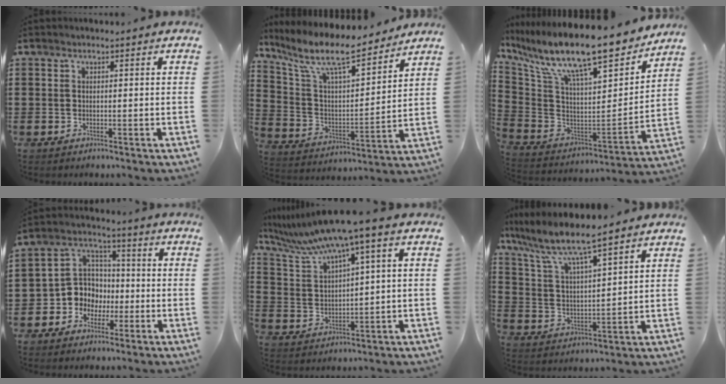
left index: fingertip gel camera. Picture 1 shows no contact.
{"total": 11.3, "force": [9.1, 2.2, 6.4], "torque": [-0.161, -0.052, 0.154]}
{"total": 14.3, "force": [11.3, 1.8, 8.6], "torque": [-0.197, -0.081, 0.189]}
{"total": 7.2, "force": [-2.1, 6.7, 1.8], "torque": [-0.080, 0.002, -0.047]}
{"total": 7.7, "force": [5.5, 0.1, 5.4], "torque": [-0.131, -0.036, 0.091]}
{"total": 6.4, "force": [5.5, 0.4, 3.3], "torque": [-0.091, -0.034, 0.088]}